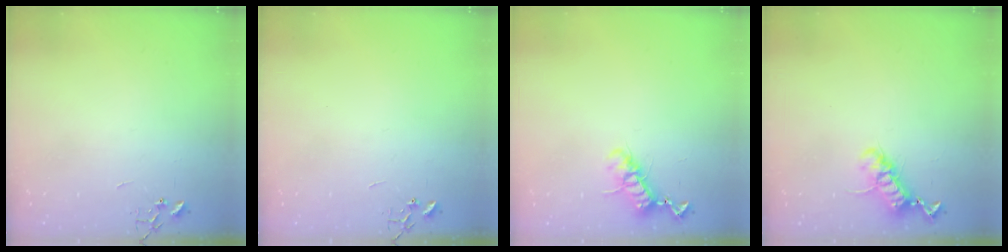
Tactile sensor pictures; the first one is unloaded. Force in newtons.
{"total": 0.0}
{"total": 11.1, "press": 11.1, "slide": 0.3}
{"total": 11.8, "press": 11.8, "slide": 1.2}